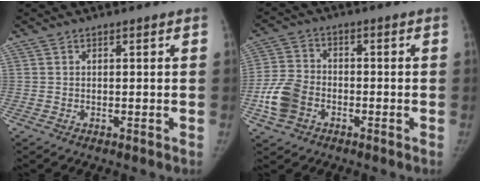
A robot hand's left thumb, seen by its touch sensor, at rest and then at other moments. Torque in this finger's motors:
{"motor_torque": [-0.32, 2.02, 0.20, -0.12, 0.28]}